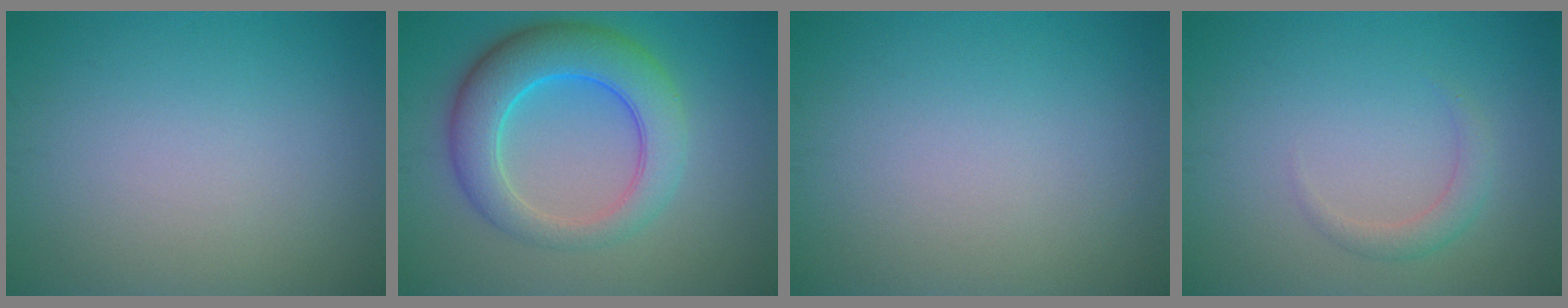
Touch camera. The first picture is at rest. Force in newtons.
{"total": 7.4, "press": 7.4, "slide": 0.1}
{"total": 0.0}
{"total": 1.6, "press": 1.6, "slide": 0.1}